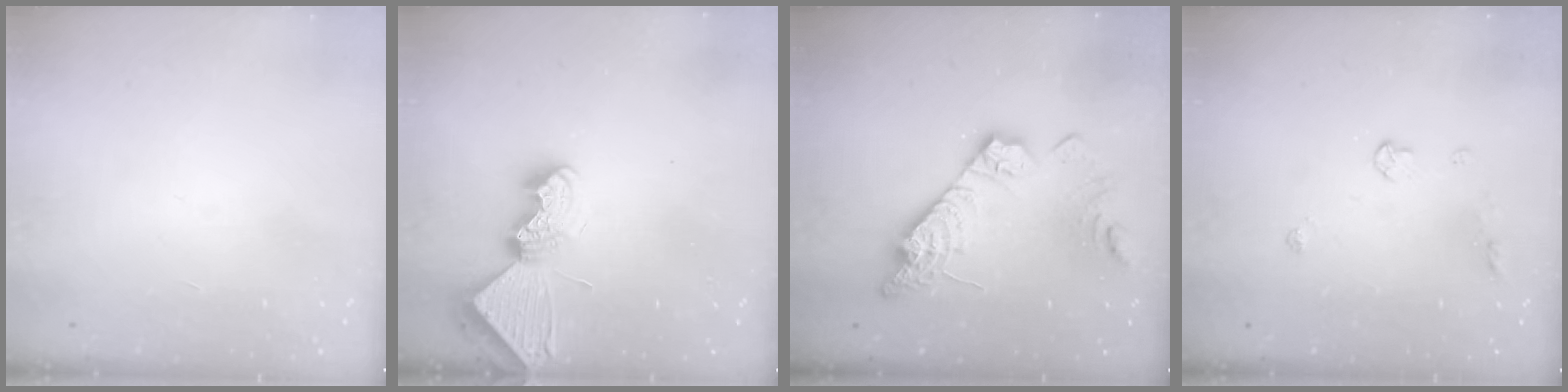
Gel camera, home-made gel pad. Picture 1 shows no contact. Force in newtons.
{"total": 8.3, "press": 8.2, "slide": 0.9}
{"total": 17.0, "press": 16.9, "slide": 1.3}
{"total": 4.6, "press": 4.5, "slide": 0.7}